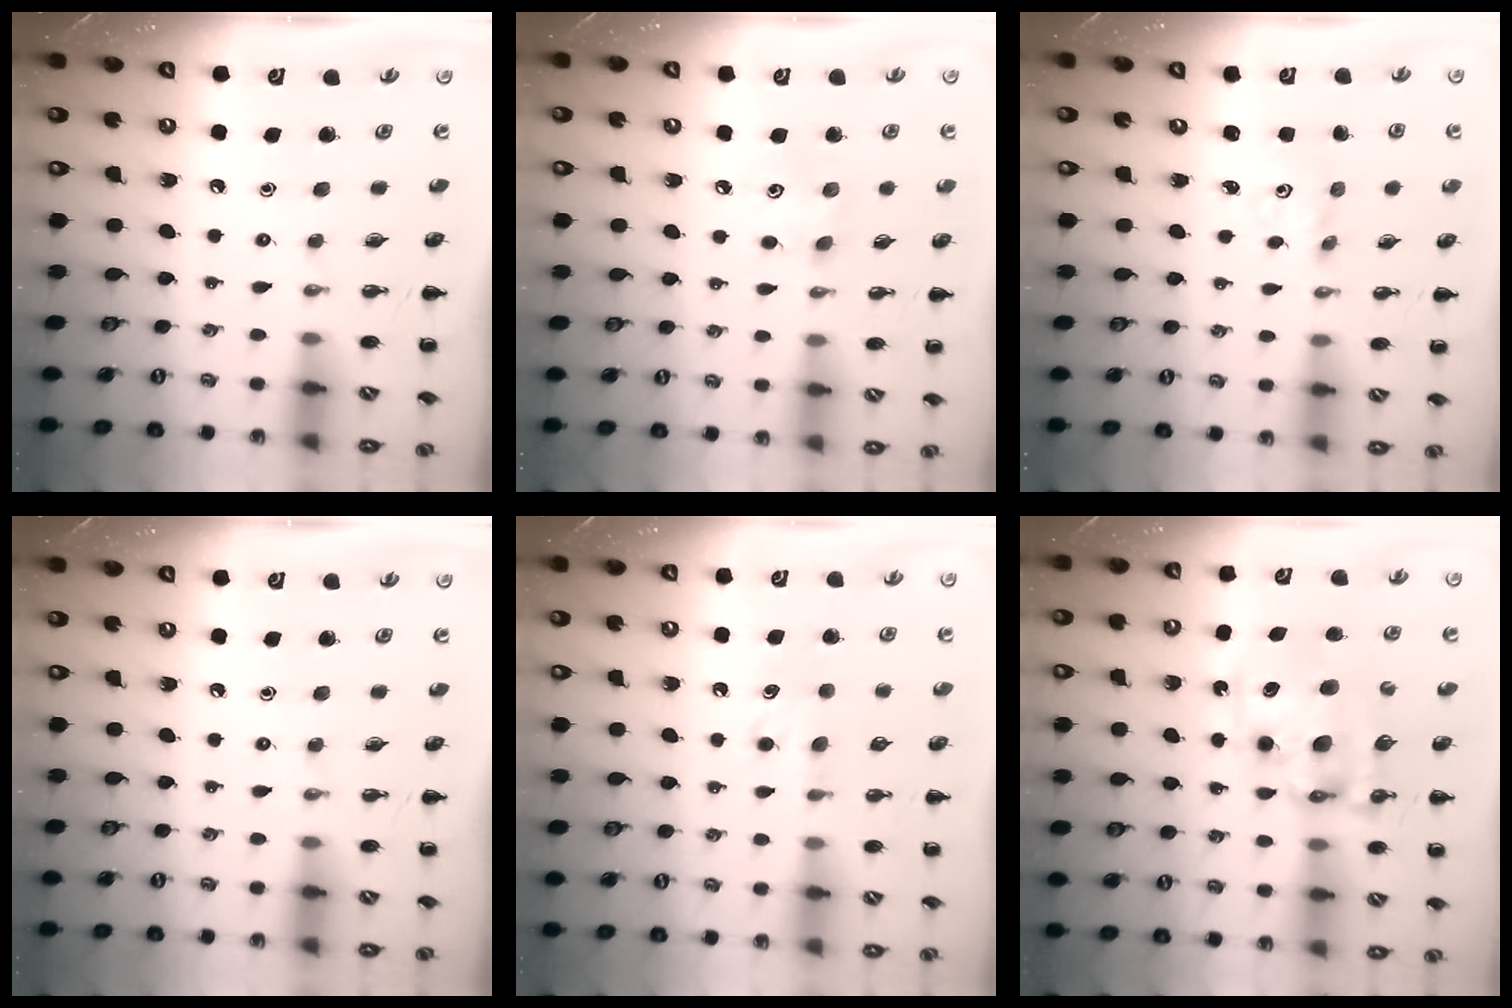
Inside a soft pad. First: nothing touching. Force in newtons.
{"total": 4.8, "press": 4.7, "slide": 1.1}
{"total": 1.8, "press": 1.7, "slide": 0.5}
{"total": 0.0}
{"total": 5.1, "press": 4.9, "slide": 1.5}
{"total": 12.1, "press": 11.8, "slide": 2.8}